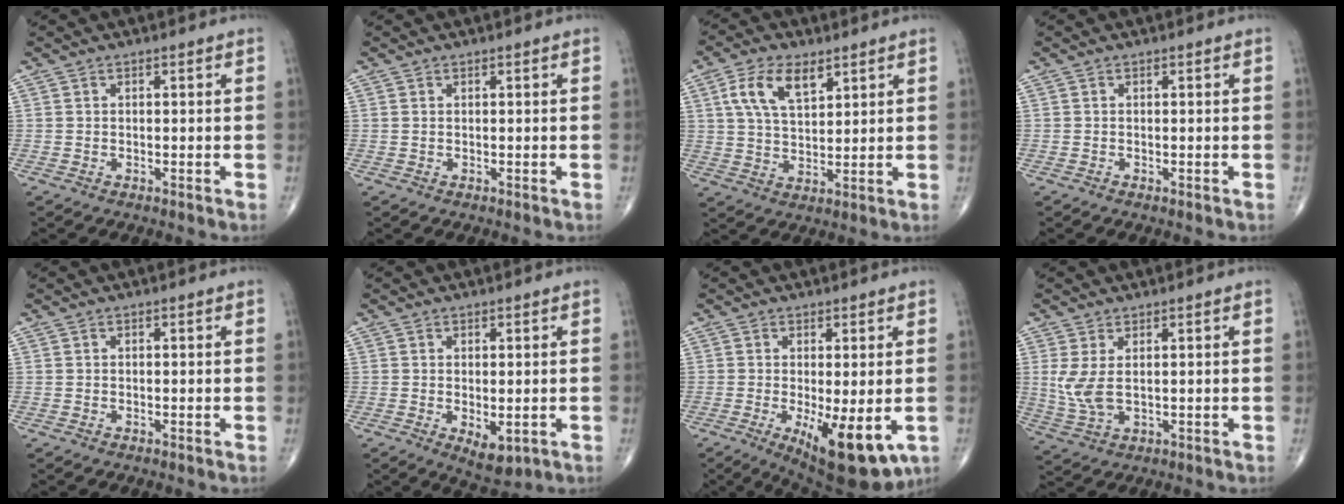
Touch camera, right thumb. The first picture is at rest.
{"total": 0.0}
{"total": 9.3, "force": [4.4, 4.8, 6.8], "torque": [-0.120, -0.012, 0.085]}
{"total": 0.0}
{"total": 0.0}
{"total": 5.0, "force": [-1.1, 2.4, 4.2], "torque": [-0.056, -0.012, -0.005]}
{"total": 12.2, "force": [-3.5, 4.2, 10.9], "torque": [-0.154, -0.025, -0.039]}
{"total": 5.8, "force": [0.9, 2.9, 5.0], "torque": [-0.120, -0.006, 0.029]}